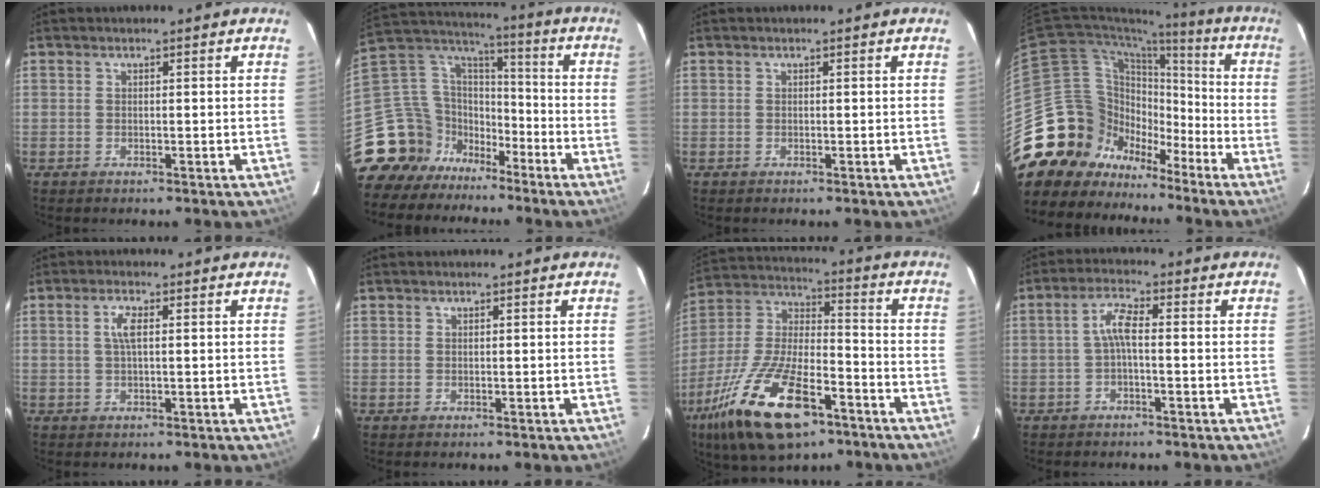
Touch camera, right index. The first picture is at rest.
{"total": 16.6, "force": [-11.6, 11.2, 4.0], "torque": [-0.112, 0.048, -0.204]}
{"total": 0.0}
{"total": 19.7, "force": [-10.6, 15.8, 5.1], "torque": [-0.136, 0.061, -0.168]}
{"total": 2.8, "force": [0.6, 0.8, 2.7], "torque": [-0.056, 0.005, 0.012]}
{"total": 0.6, "force": [0.2, 0.5, -0.1], "torque": [0.003, 0.003, 0.004]}
{"total": 22.7, "force": [-12.7, 9.1, 16.5], "torque": [-0.337, -0.027, -0.223]}
{"total": 3.9, "force": [-0.5, 0.9, 3.7], "torque": [-0.079, 0.012, -0.010]}